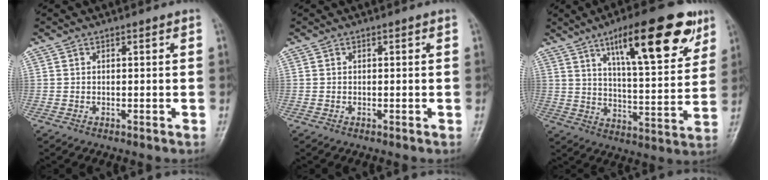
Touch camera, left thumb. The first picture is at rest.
{"total": 0.0}
{"total": 20.5, "force": [11.2, 6.1, 16.0], "torque": [-0.202, -0.037, 0.172]}